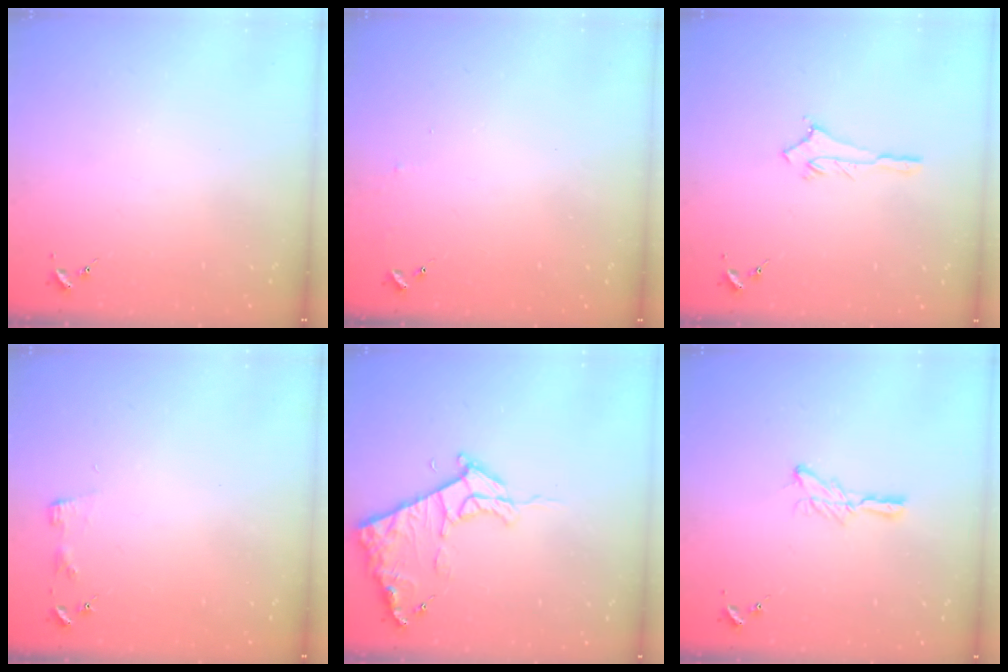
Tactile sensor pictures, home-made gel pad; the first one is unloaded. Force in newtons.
{"total": 3.2, "press": 3.2, "slide": 0.3}
{"total": 2.9, "press": 2.8, "slide": 0.4}
{"total": 2.9, "press": 2.9, "slide": 0.3}
{"total": 12.0, "press": 12.0, "slide": 1.2}
{"total": 6.1, "press": 6.0, "slide": 0.7}